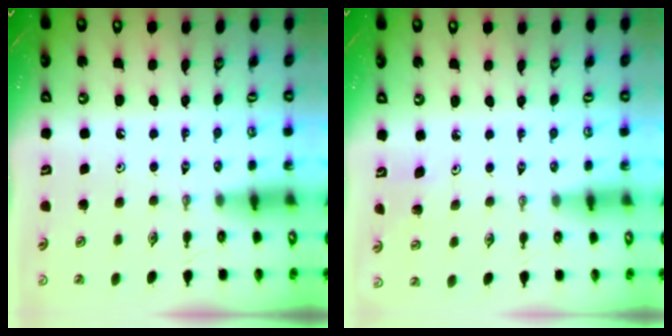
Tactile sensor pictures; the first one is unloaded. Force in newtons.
{"total": 3.6, "press": 3.4, "slide": 1.0}